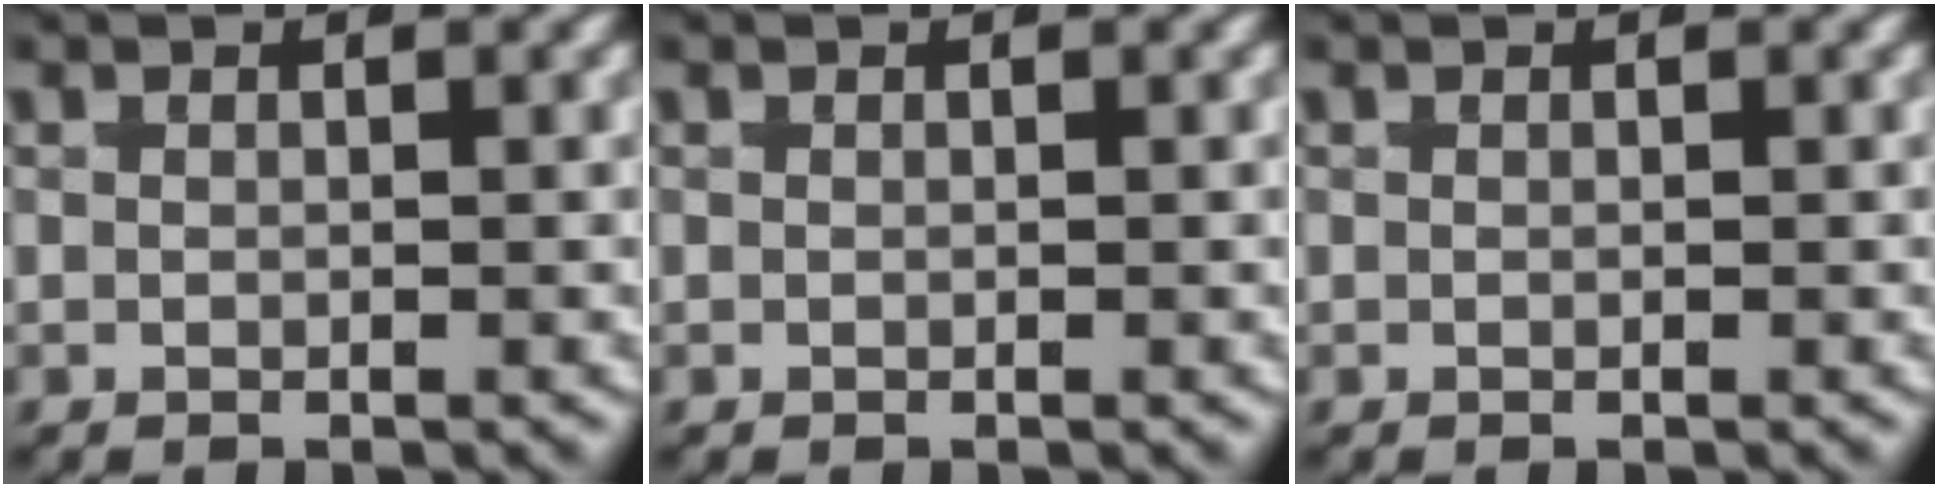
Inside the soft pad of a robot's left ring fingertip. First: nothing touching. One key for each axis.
{"total": 0.0}
{"total": 0.0}